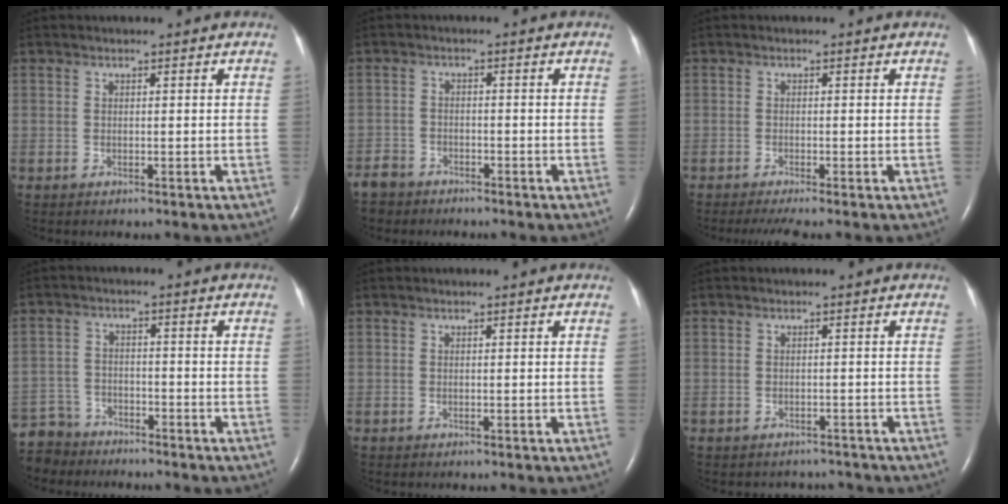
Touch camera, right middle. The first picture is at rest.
{"total": 4.4, "force": [-3.8, 2.1, 0.0], "torque": [-0.002, -0.003, -0.075]}
{"total": 2.9, "force": [-2.2, -0.2, 1.9], "torque": [-0.034, -0.009, -0.039]}
{"total": 8.3, "force": [-7.5, 3.4, 0.7], "torque": [-0.025, -0.004, -0.139]}
{"total": 0.0}
{"total": 3.2, "force": [-2.9, 1.3, -0.3], "torque": [0.001, 0.005, -0.036]}